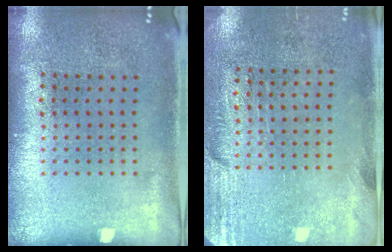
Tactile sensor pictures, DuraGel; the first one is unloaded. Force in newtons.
{"total": 2.8, "press": 2.4, "slide": 1.5}